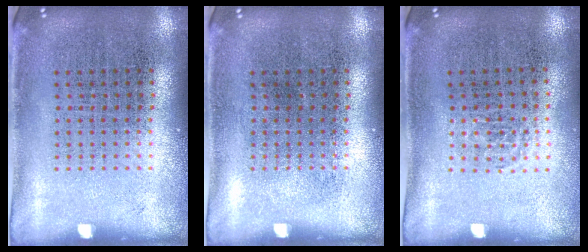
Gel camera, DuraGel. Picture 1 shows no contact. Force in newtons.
{"total": 0.0}
{"total": 0.5, "press": 0.4, "slide": 0.4}